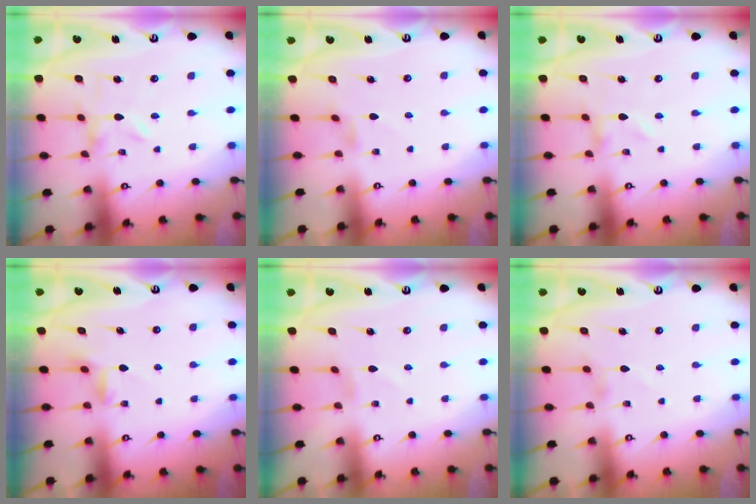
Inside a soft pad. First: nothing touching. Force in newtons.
{"total": 1.7, "press": 1.7, "slide": 0.3}
{"total": 0.0}
{"total": 4.7, "press": 4.6, "slide": 0.4}
{"total": 0.0}
{"total": 1.9, "press": 1.9, "slide": 0.3}